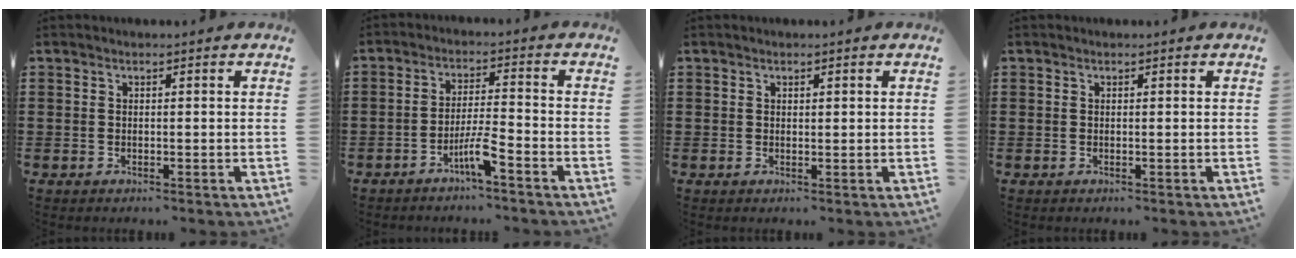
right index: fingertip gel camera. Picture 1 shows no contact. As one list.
[{"total": 4.9, "force": [-3.3, 0.2, 3.6], "torque": [-0.076, -0.006, -0.063]}, {"total": 0.5, "force": [0.3, 0.3, 0.3], "torque": [-0.005, 0.003, 0.006]}, {"total": 0.0}]